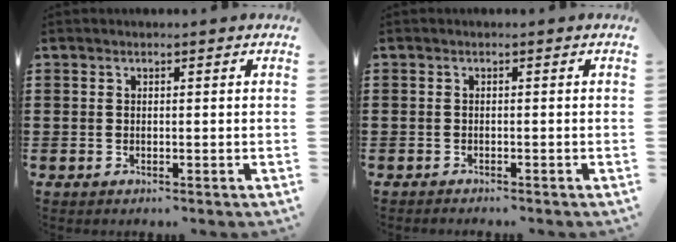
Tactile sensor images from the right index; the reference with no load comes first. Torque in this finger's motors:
{"motor_torque": [-1.14, 1.00, -0.53, -0.15]}